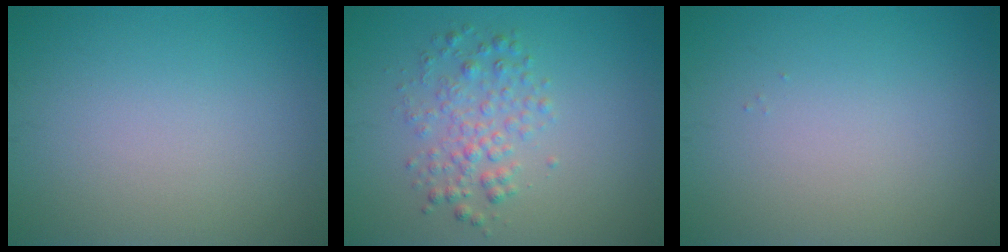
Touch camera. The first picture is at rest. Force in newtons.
{"total": 2.8, "press": 2.8, "slide": 0.0}
{"total": 0.0}